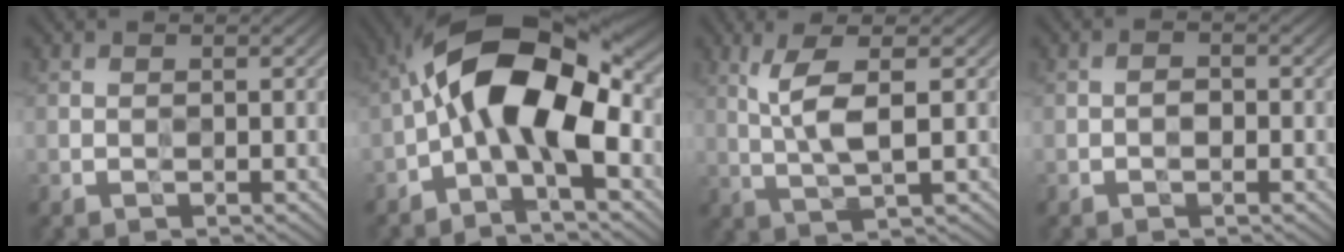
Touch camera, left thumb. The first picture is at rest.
{"total": 14.4, "force": [-0.8, 6.1, 13.0], "torque": [-0.229, 0.024, -0.029]}
{"total": 5.4, "force": [1.3, 1.1, 5.1], "torque": [-0.115, 0.003, 0.031]}
{"total": 1.4, "force": [-0.5, 0.7, 1.1], "torque": [-0.016, 0.004, -0.011]}